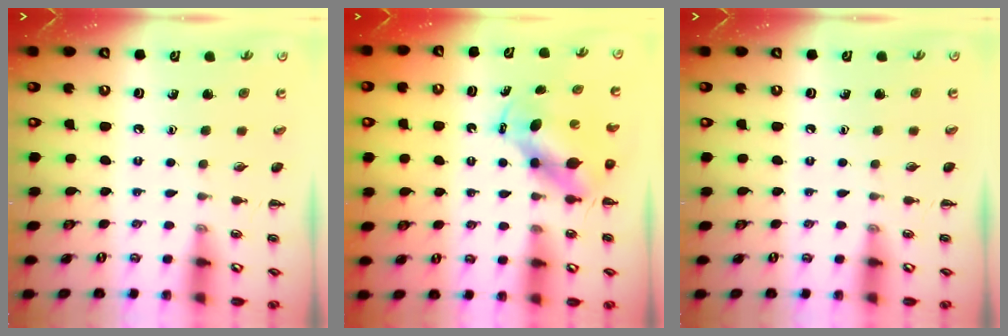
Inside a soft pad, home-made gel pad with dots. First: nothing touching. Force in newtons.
{"total": 5.5, "press": 5.4, "slide": 1.2}
{"total": 0.0}